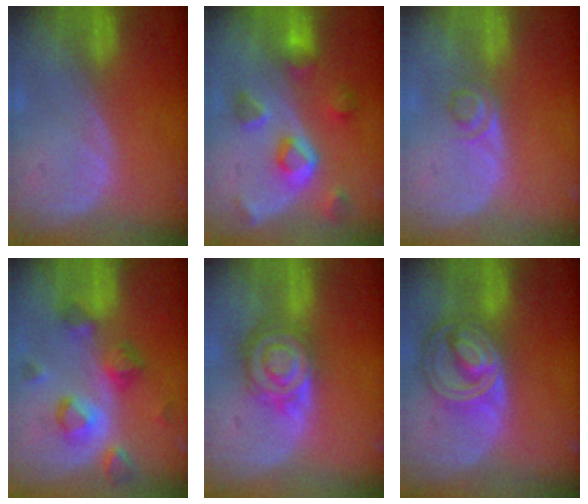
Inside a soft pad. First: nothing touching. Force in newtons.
{"total": 7.8, "press": 7.0, "slide": 3.5}
{"total": 2.3, "press": 2.1, "slide": 1.0}
{"total": 8.0, "press": 7.7, "slide": 2.4}
{"total": 8.0, "press": 7.1, "slide": 3.7}
{"total": 8.5, "press": 7.3, "slide": 4.4}